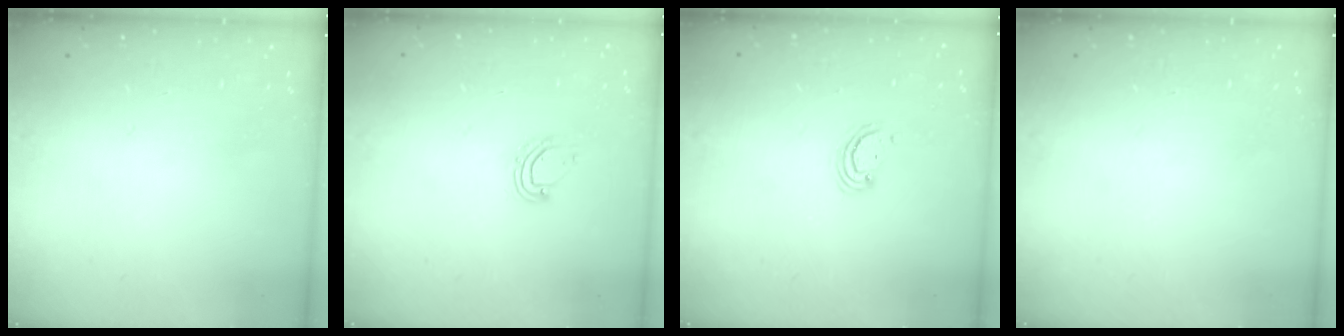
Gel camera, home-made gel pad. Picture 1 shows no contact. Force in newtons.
{"total": 6.5, "press": 6.5, "slide": 1.1}
{"total": 2.5, "press": 2.5, "slide": 0.3}
{"total": 0.0}